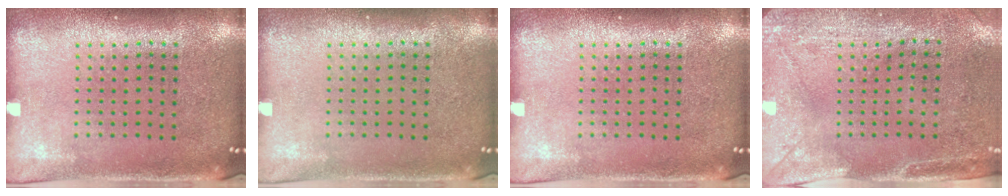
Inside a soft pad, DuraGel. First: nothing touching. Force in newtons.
{"total": 0.0}
{"total": 0.0}
{"total": 2.9, "press": 2.3, "slide": 1.8}